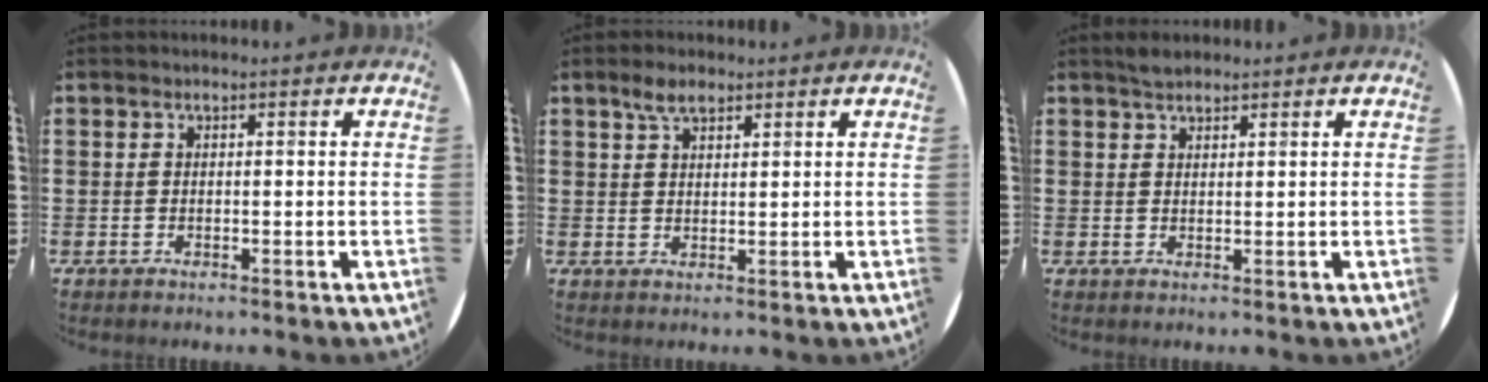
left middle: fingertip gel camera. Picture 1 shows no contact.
{"total": 3.2, "force": [2.4, 1.2, 1.8], "torque": [-0.030, 0.005, 0.041]}
{"total": 1.5, "force": [1.4, 0.4, 0.3], "torque": [0.000, 0.001, 0.025]}